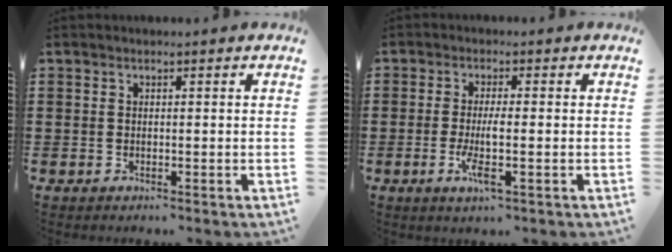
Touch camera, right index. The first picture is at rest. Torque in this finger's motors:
{"motor_torque": [1.26, -0.51, 0.40, 0.16]}